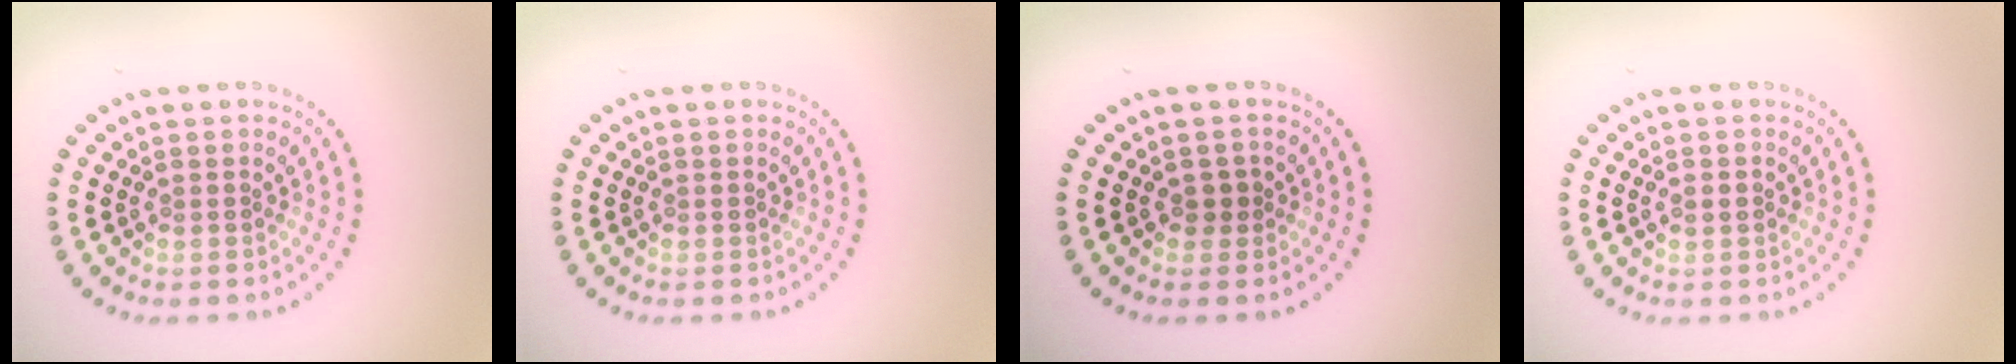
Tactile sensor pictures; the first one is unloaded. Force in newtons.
{"total": 0.0}
{"total": 1.2, "press": 0.9, "slide": 0.8}
{"total": 0.9, "press": 0.9, "slide": 0.1}